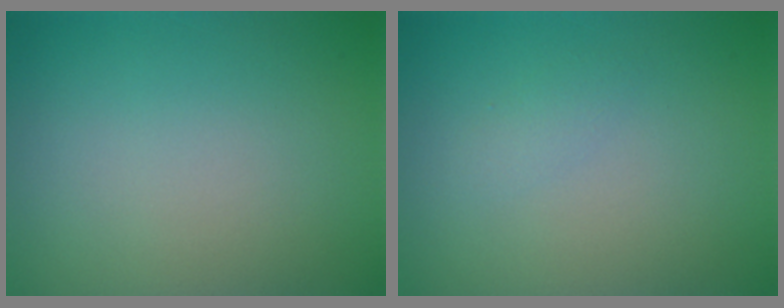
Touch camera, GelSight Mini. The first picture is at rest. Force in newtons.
{"total": 0.8, "press": 0.8, "slide": 0.0}